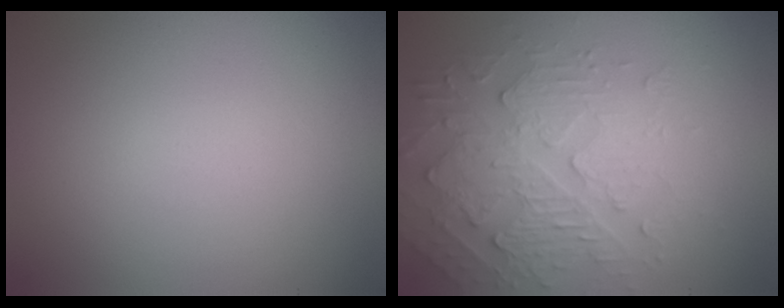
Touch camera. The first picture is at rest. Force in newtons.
{"total": 4.4, "press": 3.9, "slide": 2.1}